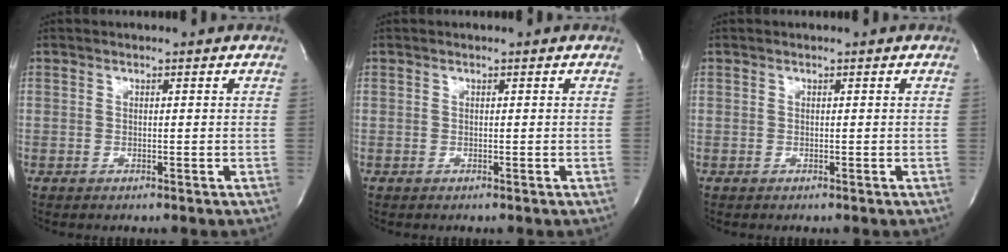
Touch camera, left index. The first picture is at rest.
{"total": 0.0}
{"total": 0.0}